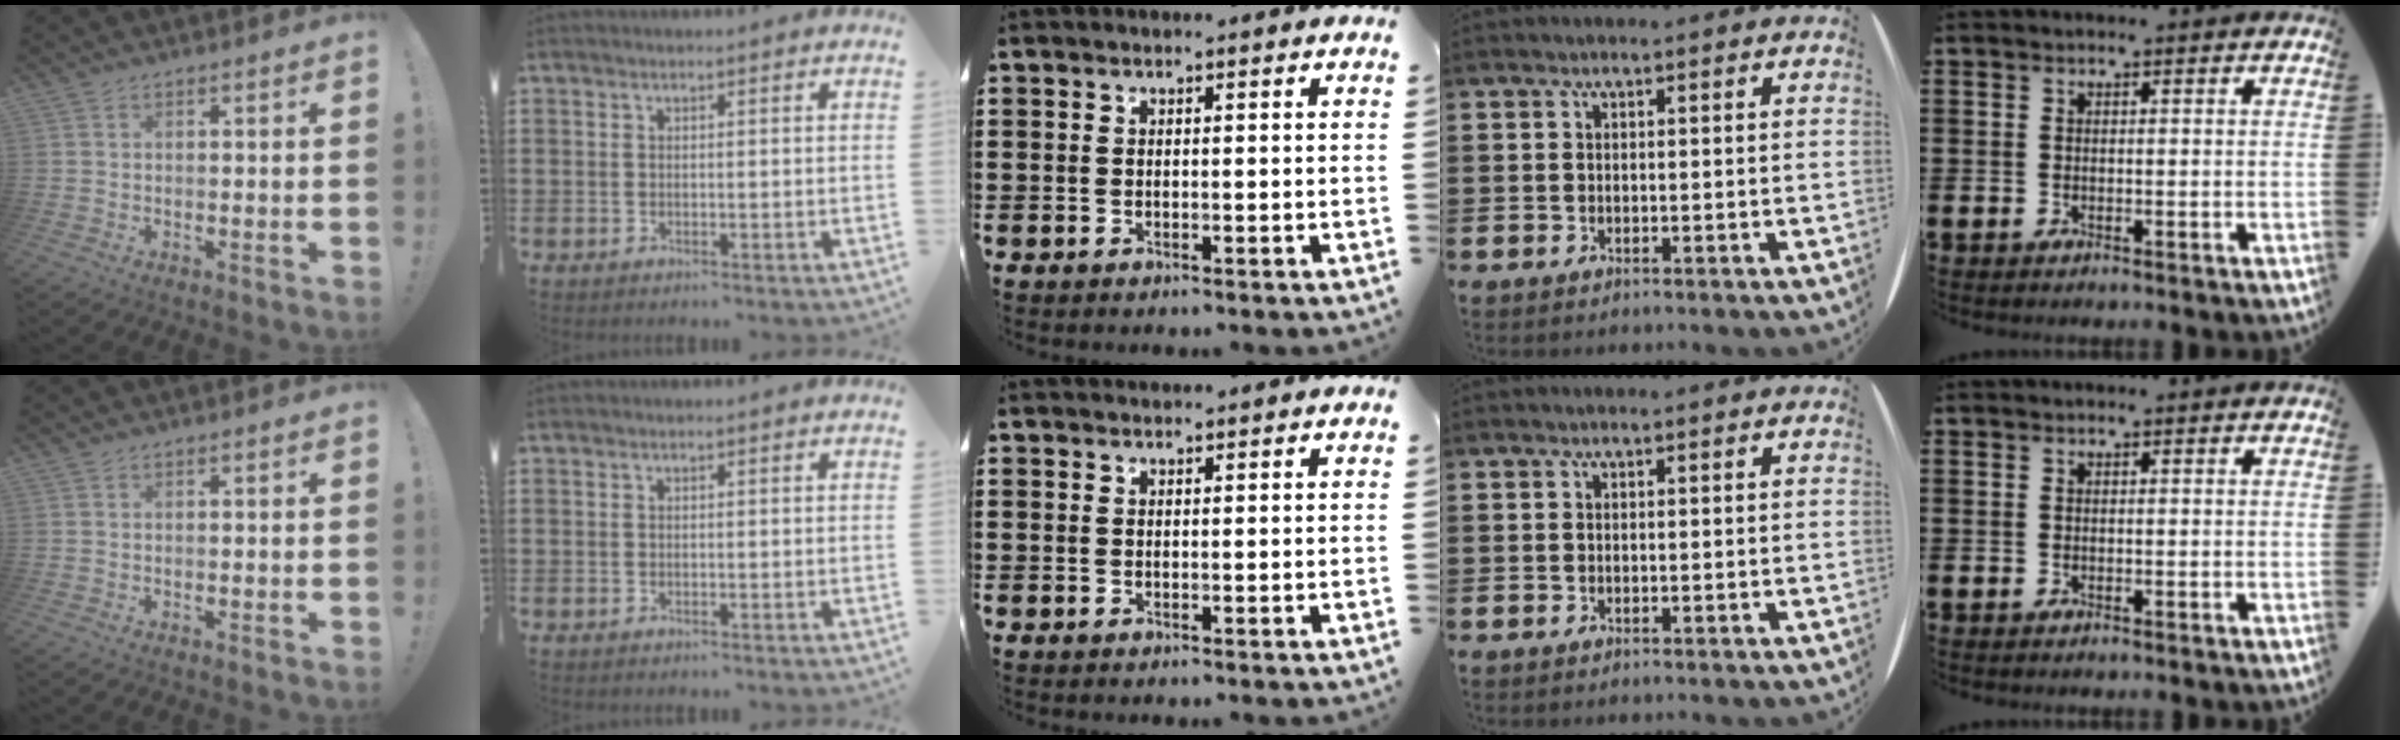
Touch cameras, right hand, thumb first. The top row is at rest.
{"middle": {"total": 0.7, "force": [0.7, 0.2, 0.0], "torque": [-0.002, 0.000, 0.014]}}